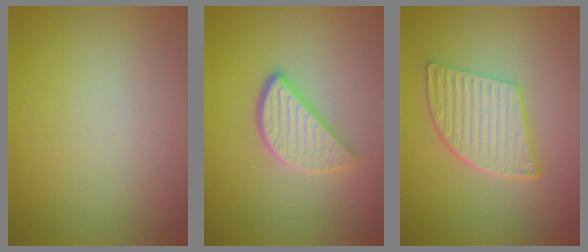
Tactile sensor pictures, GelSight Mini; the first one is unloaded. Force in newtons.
{"total": 3.5, "press": 2.9, "slide": 1.9}
{"total": 5.5, "press": 4.1, "slide": 3.7}